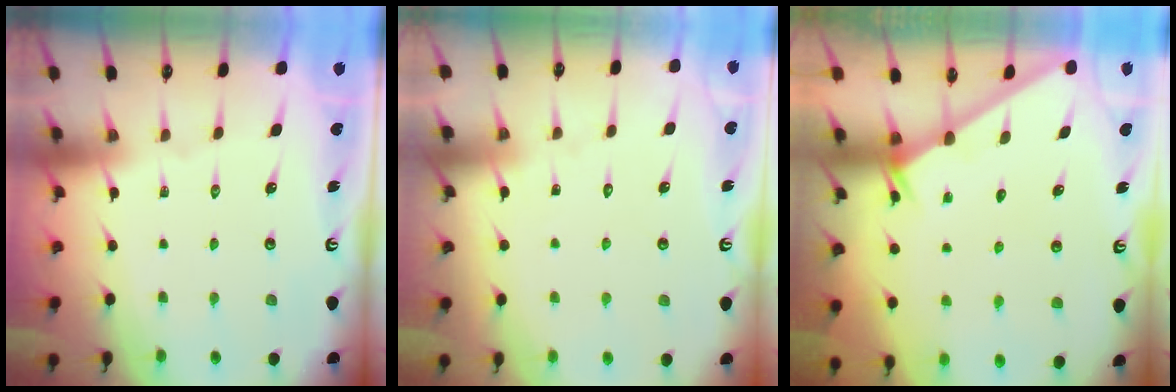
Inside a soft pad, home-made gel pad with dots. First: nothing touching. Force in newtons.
{"total": 5.1, "press": 5.1, "slide": 0.4}
{"total": 1.4, "press": 1.4, "slide": 0.1}